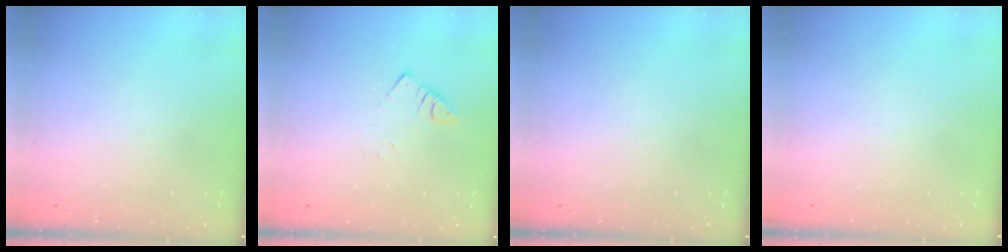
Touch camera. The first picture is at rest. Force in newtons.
{"total": 2.5, "press": 2.5, "slide": 0.3}
{"total": 0.0}
{"total": 1.5, "press": 1.5, "slide": 0.1}